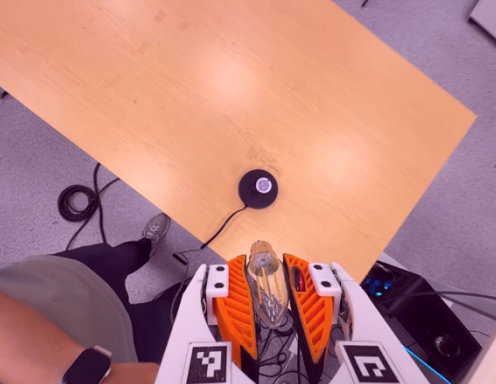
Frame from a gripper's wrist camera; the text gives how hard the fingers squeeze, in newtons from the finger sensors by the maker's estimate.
{"total": 20.3, "left": 22.2, "right": 18.3}